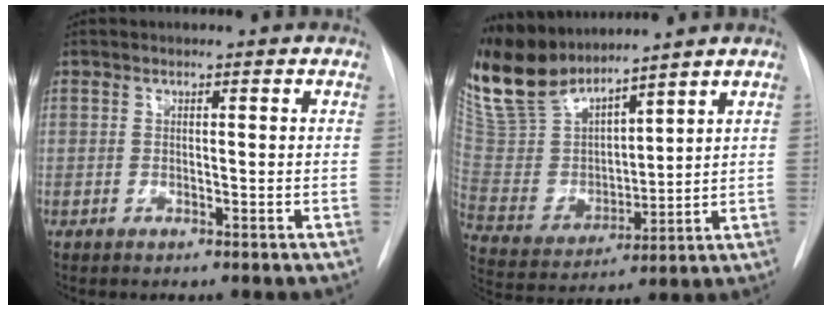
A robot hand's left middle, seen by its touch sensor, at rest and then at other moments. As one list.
[{"total": 13.8, "force": [12.8, 2.7, 4.3], "torque": [-0.100, 0.000, 0.270]}]